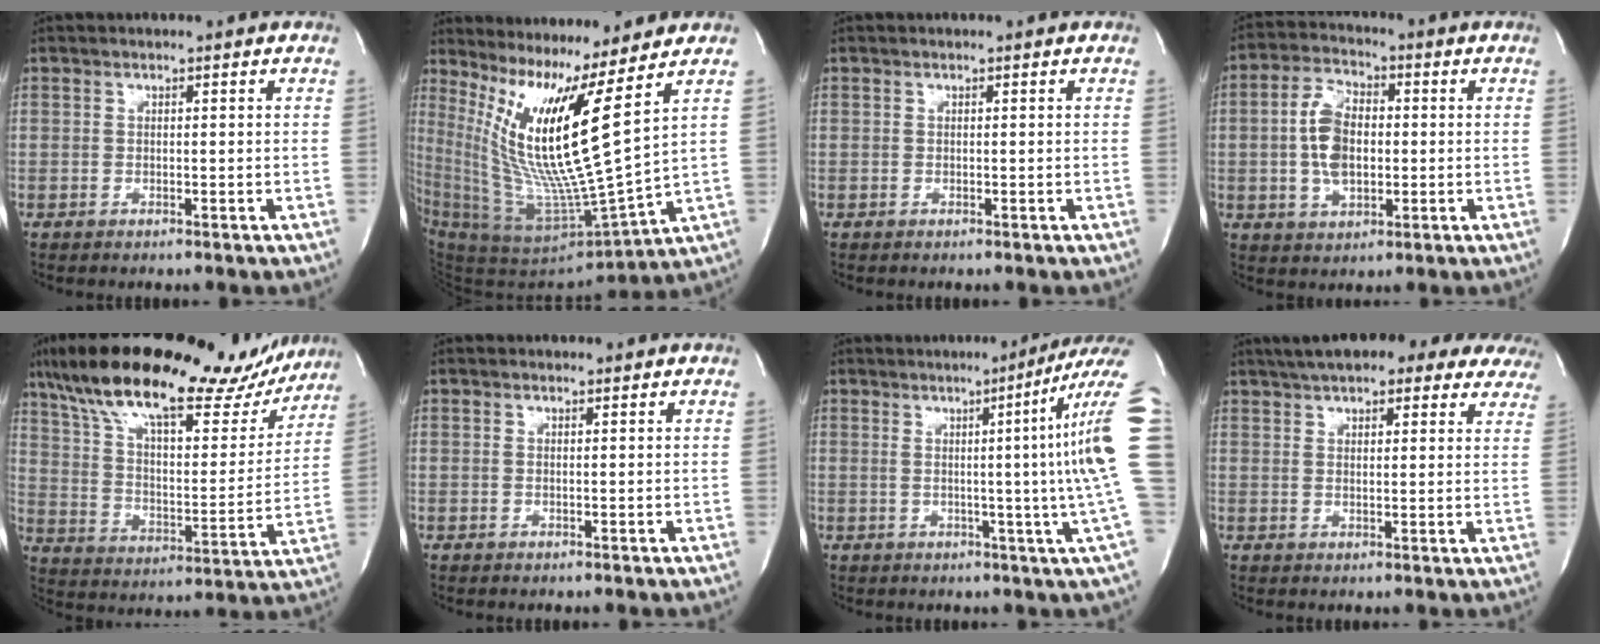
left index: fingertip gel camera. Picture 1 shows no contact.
{"total": 16.3, "force": [7.7, -1.9, 14.2], "torque": [-0.281, -0.039, 0.144]}
{"total": 0.0}
{"total": 8.5, "force": [-0.2, 4.8, 7.0], "torque": [-0.147, 0.011, -0.003]}
{"total": 28.2, "force": [22.2, 8.3, 15.3], "torque": [-0.258, 0.029, 0.326]}
{"total": 0.0}
{"total": 15.4, "force": [1.7, -3.4, 14.9], "torque": [-0.146, -0.001, 0.005]}
{"total": 21.7, "force": [18.1, 6.0, 10.3], "torque": [-0.152, 0.033, 0.214]}